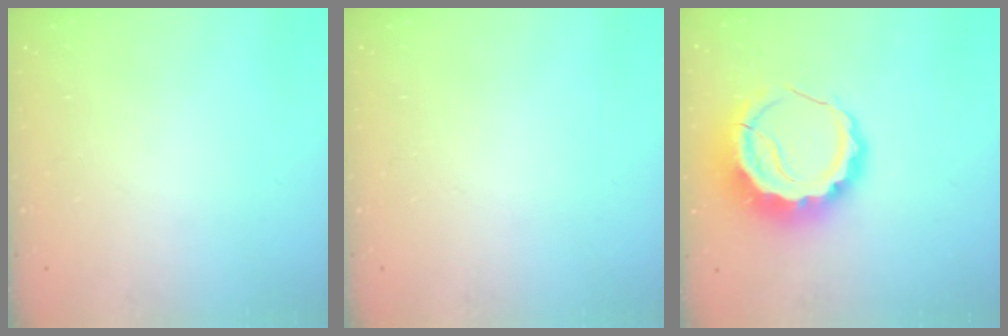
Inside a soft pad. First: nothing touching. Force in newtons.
{"total": 0.0}
{"total": 9.3, "press": 9.1, "slide": 1.7}